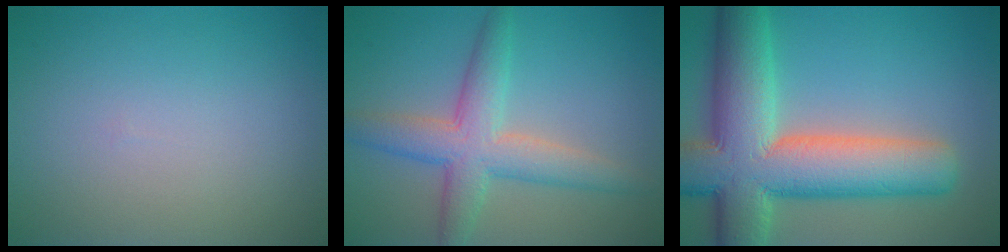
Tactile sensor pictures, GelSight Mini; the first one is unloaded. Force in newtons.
{"total": 5.5, "press": 5.5, "slide": 0.4}
{"total": 13.2, "press": 13.2, "slide": 1.2}